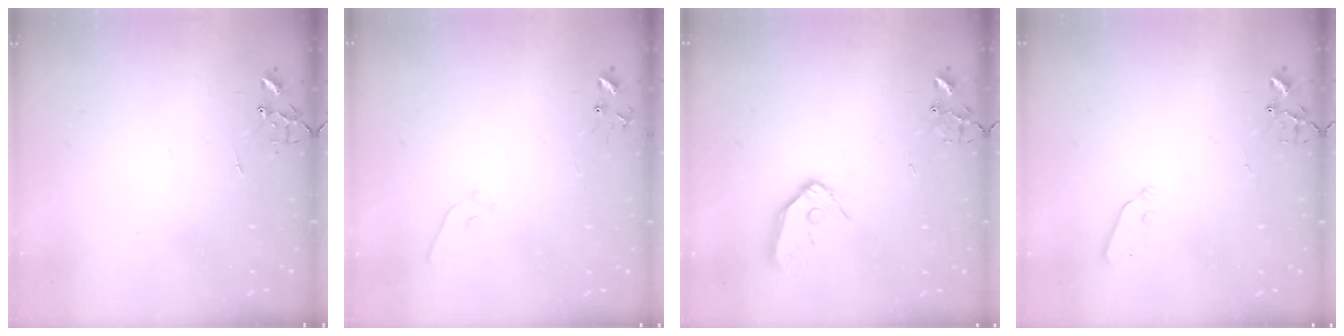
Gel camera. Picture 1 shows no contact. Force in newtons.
{"total": 6.6, "press": 6.6, "slide": 0.7}
{"total": 12.5, "press": 12.4, "slide": 1.6}
{"total": 4.4, "press": 4.3, "slide": 0.8}